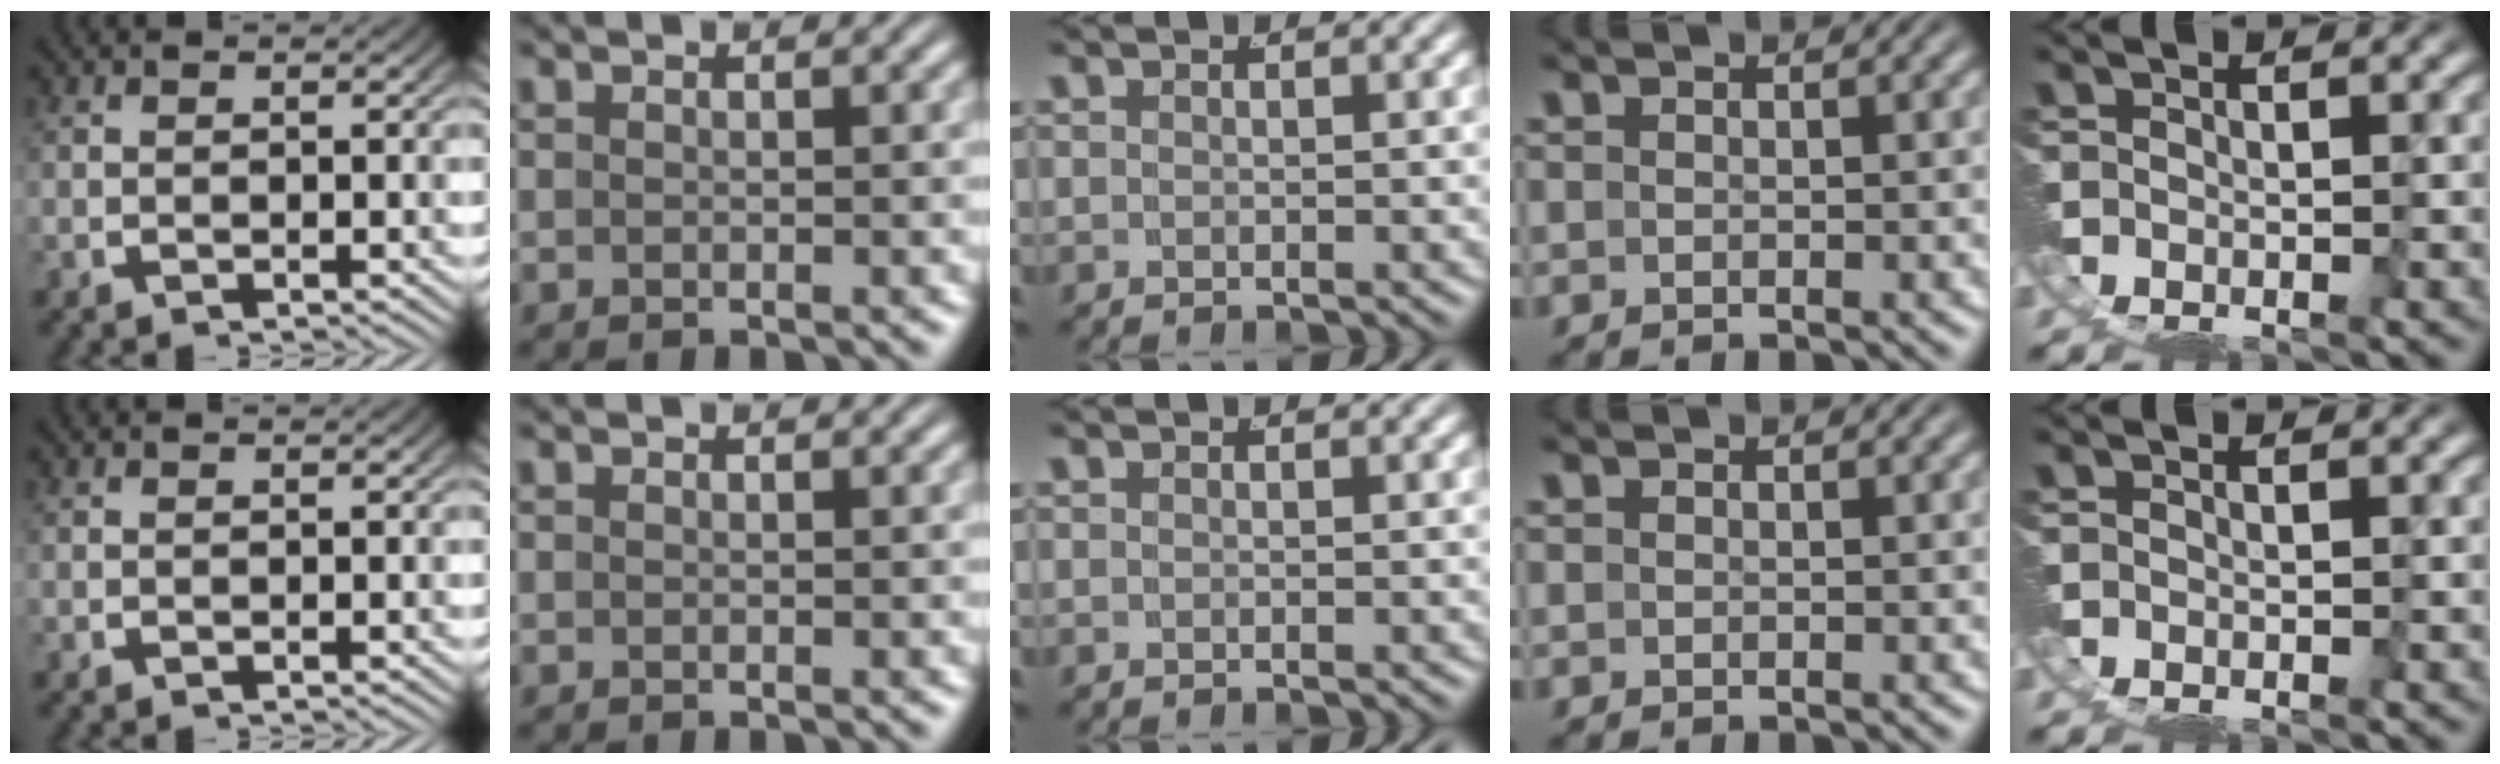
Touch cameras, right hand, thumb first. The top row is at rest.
{}